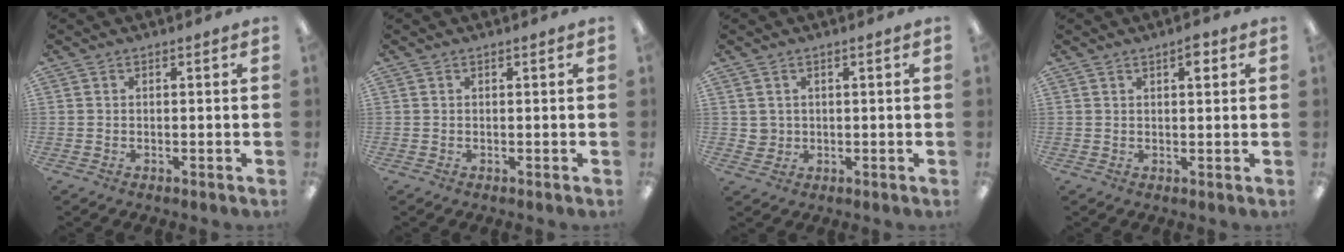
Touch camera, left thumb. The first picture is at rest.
{"total": 0.0}
{"total": 2.4, "force": [1.1, 2.1, 0.2], "torque": [-0.008, 0.004, 0.021]}
{"total": 3.4, "force": [2.0, 1.2, 2.5], "torque": [-0.028, -0.005, 0.029]}